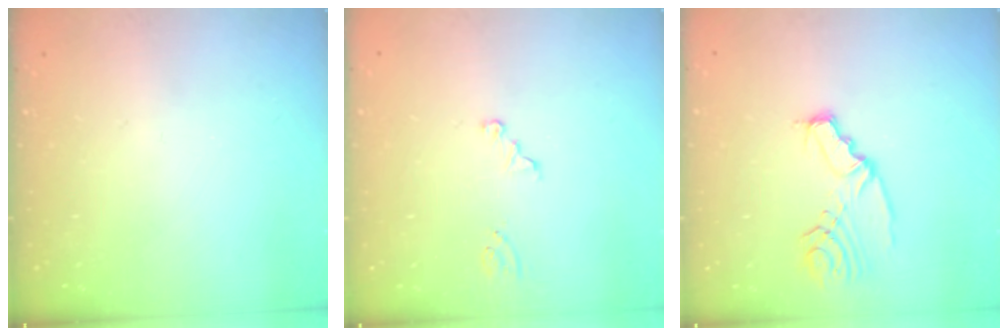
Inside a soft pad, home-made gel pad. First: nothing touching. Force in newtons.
{"total": 2.0, "press": 2.0, "slide": 0.2}
{"total": 7.0, "press": 7.0, "slide": 0.6}